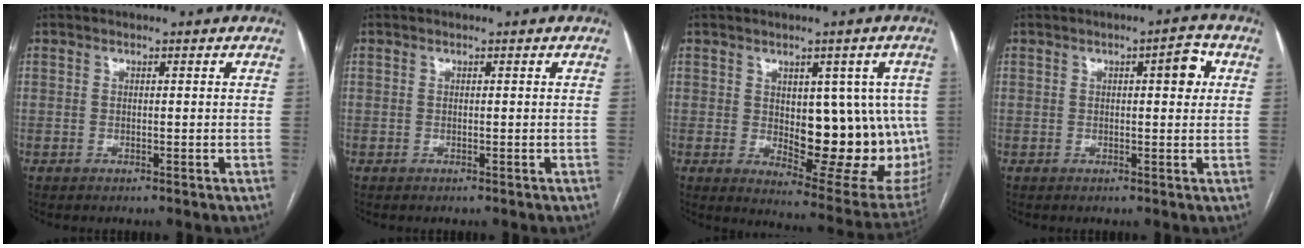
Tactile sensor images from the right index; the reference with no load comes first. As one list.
[{"total": 0.0}, {"total": 16.6, "force": [-0.4, 7.2, 14.9], "torque": [-0.152, 0.001, 0.018]}, {"total": 3.6, "force": [1.0, 1.1, 3.3], "torque": [-0.041, 0.006, 0.010]}]